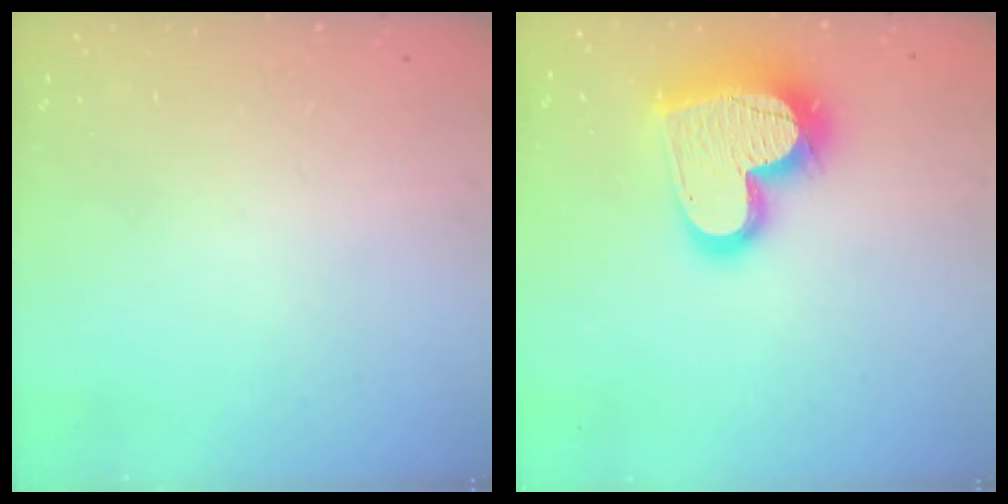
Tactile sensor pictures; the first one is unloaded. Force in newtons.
{"total": 21.2, "press": 21.1, "slide": 1.9}